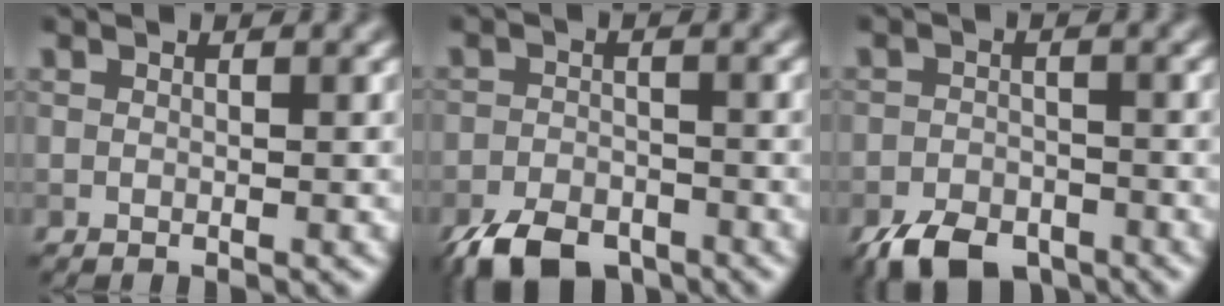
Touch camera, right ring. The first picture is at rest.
{"total": 5.7, "force": [-4.2, 2.7, 2.8], "torque": [-0.047, -0.006, -0.082]}
{"total": 5.4, "force": [-3.9, 2.8, 2.5], "torque": [-0.042, -0.007, -0.070]}